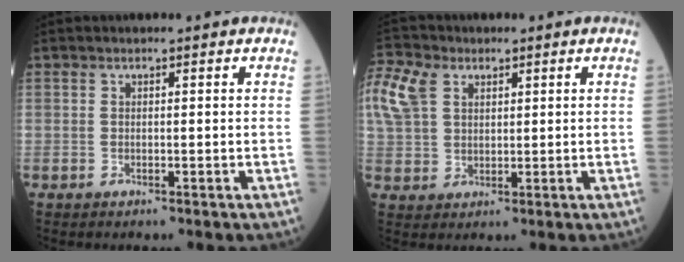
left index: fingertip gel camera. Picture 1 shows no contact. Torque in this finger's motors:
{"motor_torque": [1.58, -0.55, 0.61, 0.19]}